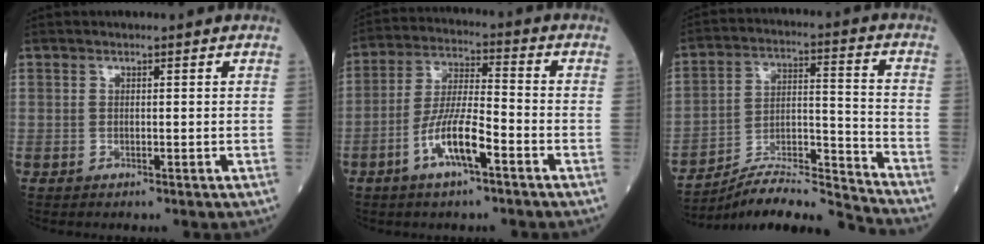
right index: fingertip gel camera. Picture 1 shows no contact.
{"total": 9.3, "force": [-4.2, 1.6, 8.1], "torque": [-0.161, 0.000, -0.080]}
{"total": 13.3, "force": [-12.9, -1.4, 2.5], "torque": [-0.032, 0.040, -0.230]}